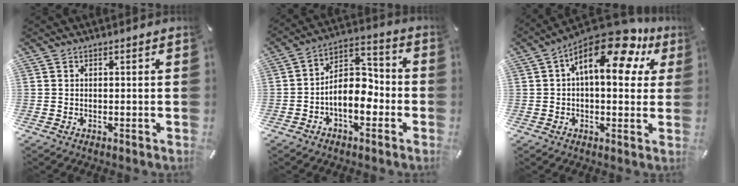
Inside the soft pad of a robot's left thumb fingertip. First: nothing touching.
{"total": 10.5, "force": [-3.5, 6.6, 7.4], "torque": [-0.123, 0.008, -0.064]}
{"total": 16.8, "force": [8.0, 7.7, 12.6], "torque": [-0.195, -0.050, 0.132]}